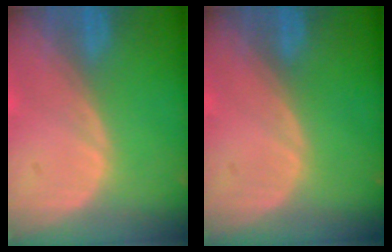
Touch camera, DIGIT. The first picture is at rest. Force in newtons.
{"total": 0.0}